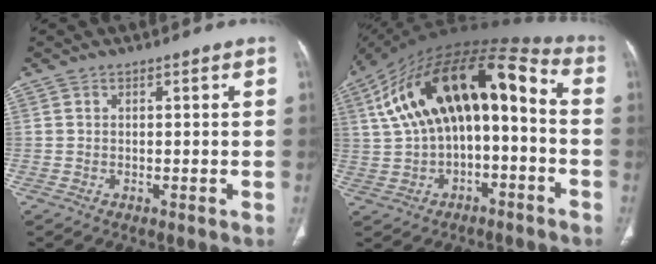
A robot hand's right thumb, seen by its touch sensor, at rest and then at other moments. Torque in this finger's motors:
{"motor_torque": [-0.48, 2.20, 0.91, 0.40, 0.46]}